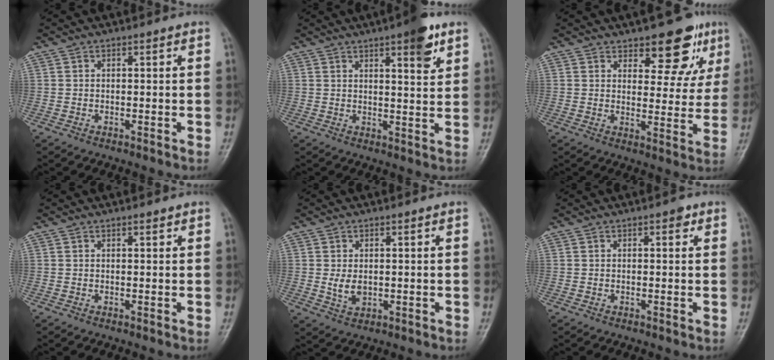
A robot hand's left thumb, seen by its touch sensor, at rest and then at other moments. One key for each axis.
{"total": 7.0, "fx": 4.0, "fy": 1.7, "fz": 5.5, "tx": -0.061, "ty": -0.018, "tz": 0.052}
{"total": 10.2, "fx": 6.3, "fy": 4.9, "fz": 6.2, "tx": -0.031, "ty": -0.033, "tz": 0.084}
{"total": 0.5, "fx": 0.4, "fy": 0.2, "fz": 0.3, "tx": -0.001, "ty": 0.000, "tz": 0.005}
{"total": 3.6, "fx": 0.0, "fy": 2.5, "fz": 2.5, "tx": -0.037, "ty": -0.001, "tz": 0.005}
{"total": 1.3, "fx": 0.5, "fy": 0.7, "fz": 1.0, "tx": -0.005, "ty": 0.003, "tz": 0.002}